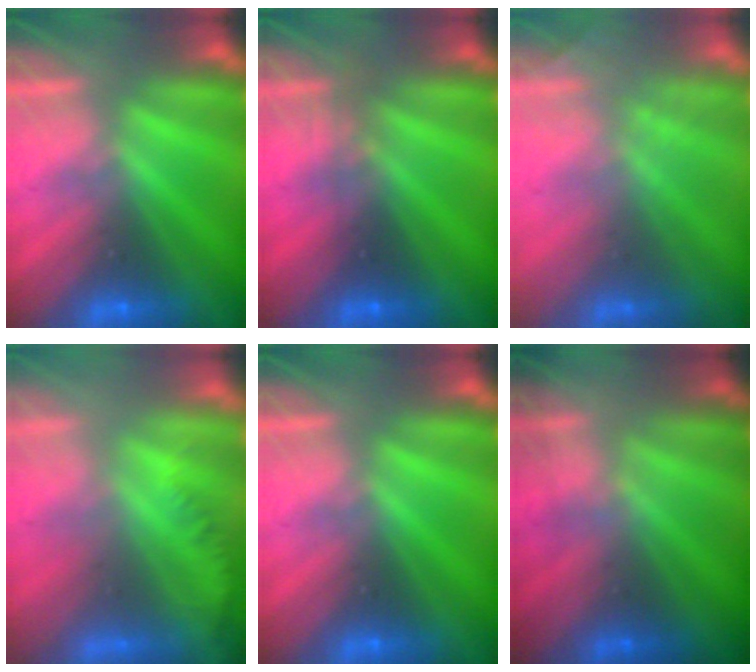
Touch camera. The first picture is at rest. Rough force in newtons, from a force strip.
{"total": 2.3}
{"total": 1.8}
{"total": 1.3}
{"total": 0.0}
{"total": 1.5}